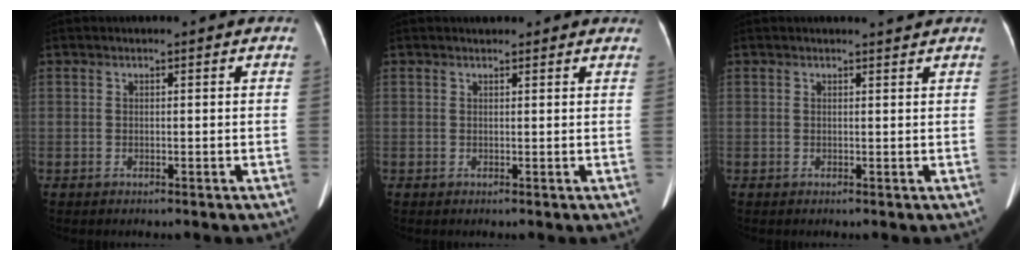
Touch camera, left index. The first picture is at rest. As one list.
[{"total": 2.6, "force": [2.2, 1.3, 0.6], "torque": [0.001, 0.021, 0.023]}, {"total": 1.3, "force": [1.2, -0.4, 0.2], "torque": [-0.010, -0.006, 0.019]}]